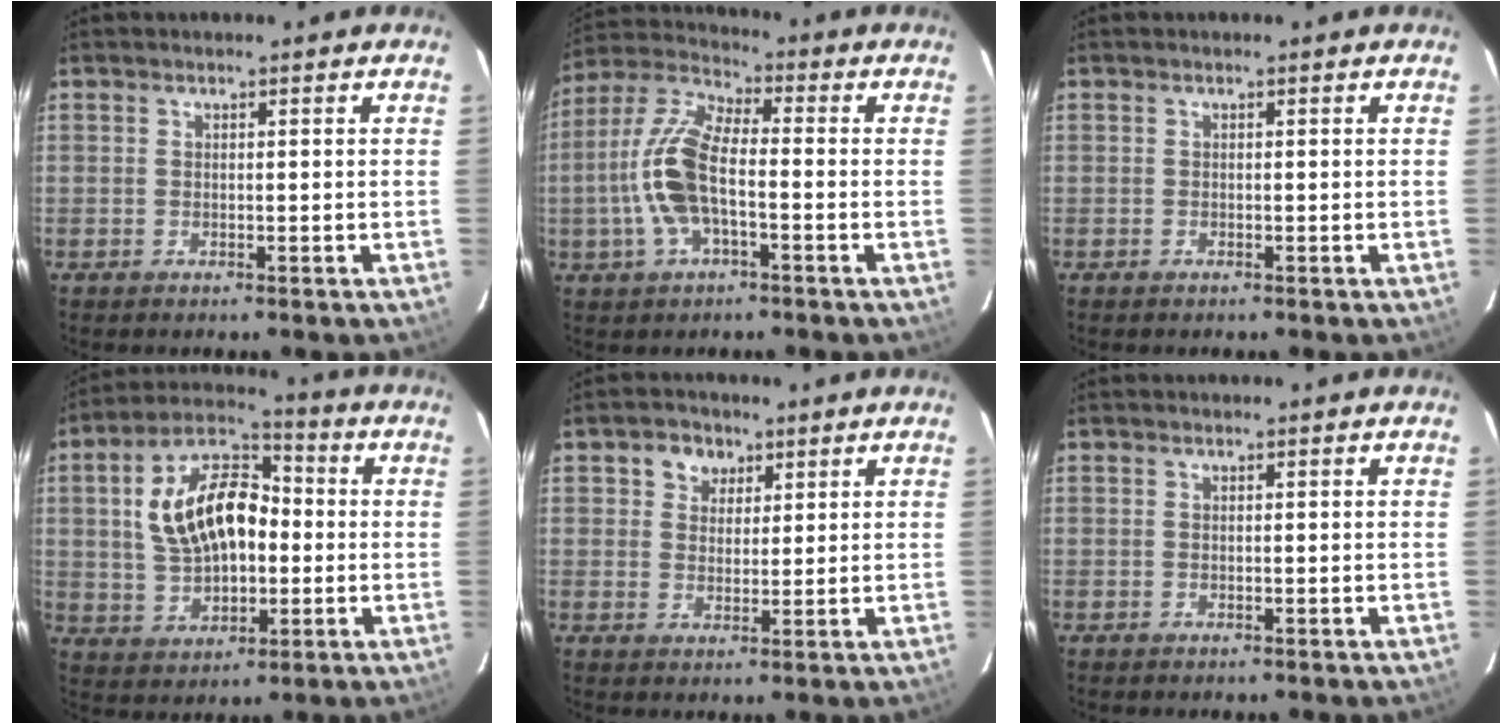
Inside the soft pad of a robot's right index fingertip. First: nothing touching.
{"total": 12.7, "force": [-2.6, 5.1, 11.3], "torque": [-0.244, 0.008, -0.055]}
{"total": 0.0}
{"total": 15.6, "force": [0.9, 9.3, 12.4], "torque": [-0.242, 0.027, 0.022]}
{"total": 4.4, "force": [2.1, 3.7, 1.2], "torque": [-0.011, 0.013, 0.037]}
{"total": 0.0}